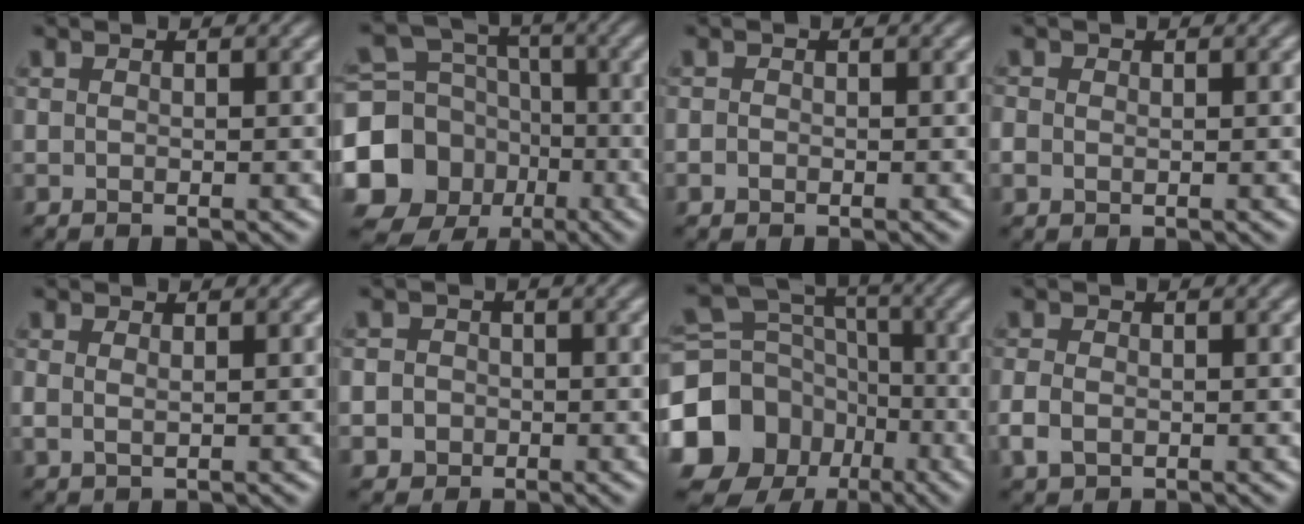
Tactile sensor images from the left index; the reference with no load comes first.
{"total": 11.7, "force": [-4.3, 10.2, 3.7], "torque": [-0.091, -0.031, -0.105]}
{"total": 0.6, "force": [-0.5, 0.2, -0.1], "torque": [0.005, -0.007, -0.011]}
{"total": 0.7, "force": [-0.3, 0.7, 0.1], "torque": [0.000, -0.006, -0.004]}
{"total": 0.8, "force": [0.2, 0.3, 0.7], "torque": [-0.012, -0.009, 0.011]}
{"total": 3.0, "force": [-1.2, 2.7, 0.5], "torque": [0.011, -0.002, -0.033]}
{"total": 14.1, "force": [-6.7, 11.4, 4.9], "torque": [-0.139, -0.027, -0.130]}
{"total": 2.0, "force": [-0.9, 1.4, 1.2], "torque": [-0.024, -0.009, -0.019]}